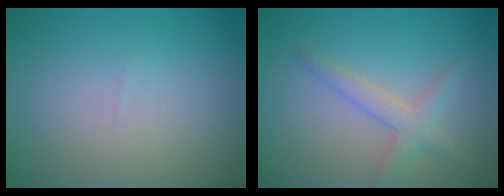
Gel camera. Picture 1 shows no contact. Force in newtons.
{"total": 2.4, "press": 2.4, "slide": 0.2}